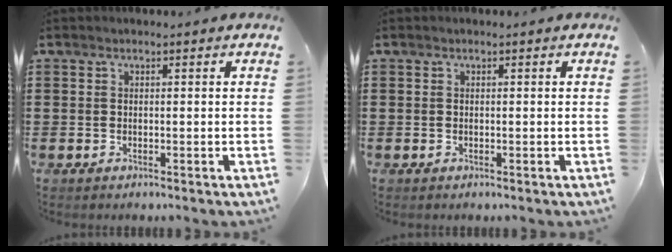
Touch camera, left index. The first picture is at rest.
{"total": 0.0}